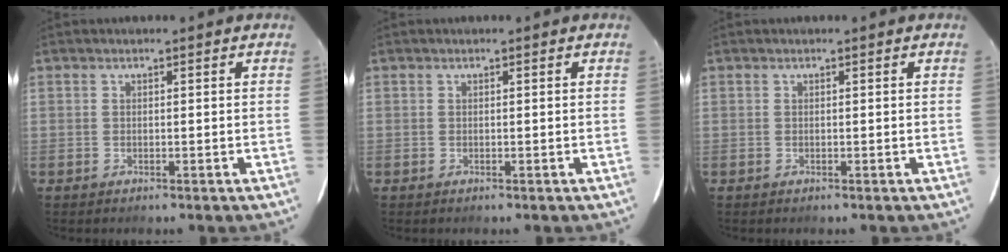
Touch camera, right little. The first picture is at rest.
{"total": 0.0}
{"total": 0.0}